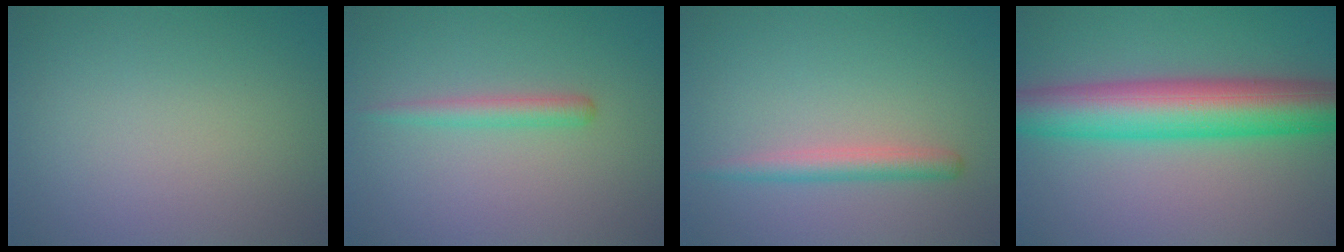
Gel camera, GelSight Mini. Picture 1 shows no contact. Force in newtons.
{"total": 1.7, "press": 1.7, "slide": 0.2}
{"total": 2.2, "press": 2.2, "slide": 0.0}
{"total": 9.7, "press": 9.7, "slide": 0.1}